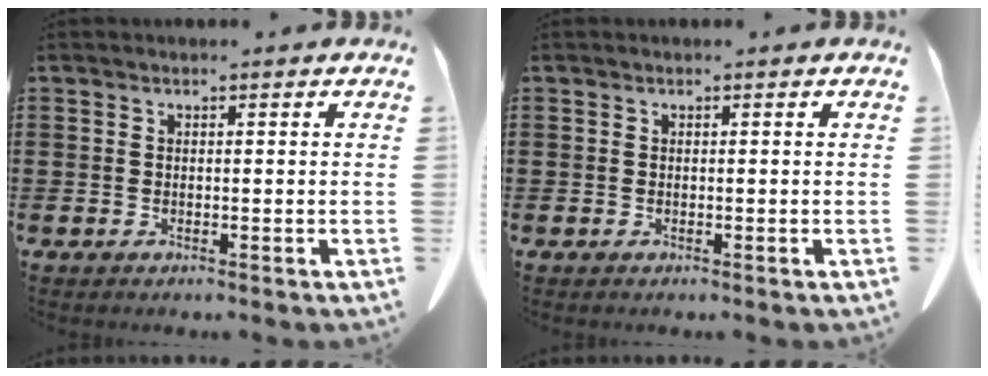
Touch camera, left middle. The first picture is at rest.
{"total": 0.0}